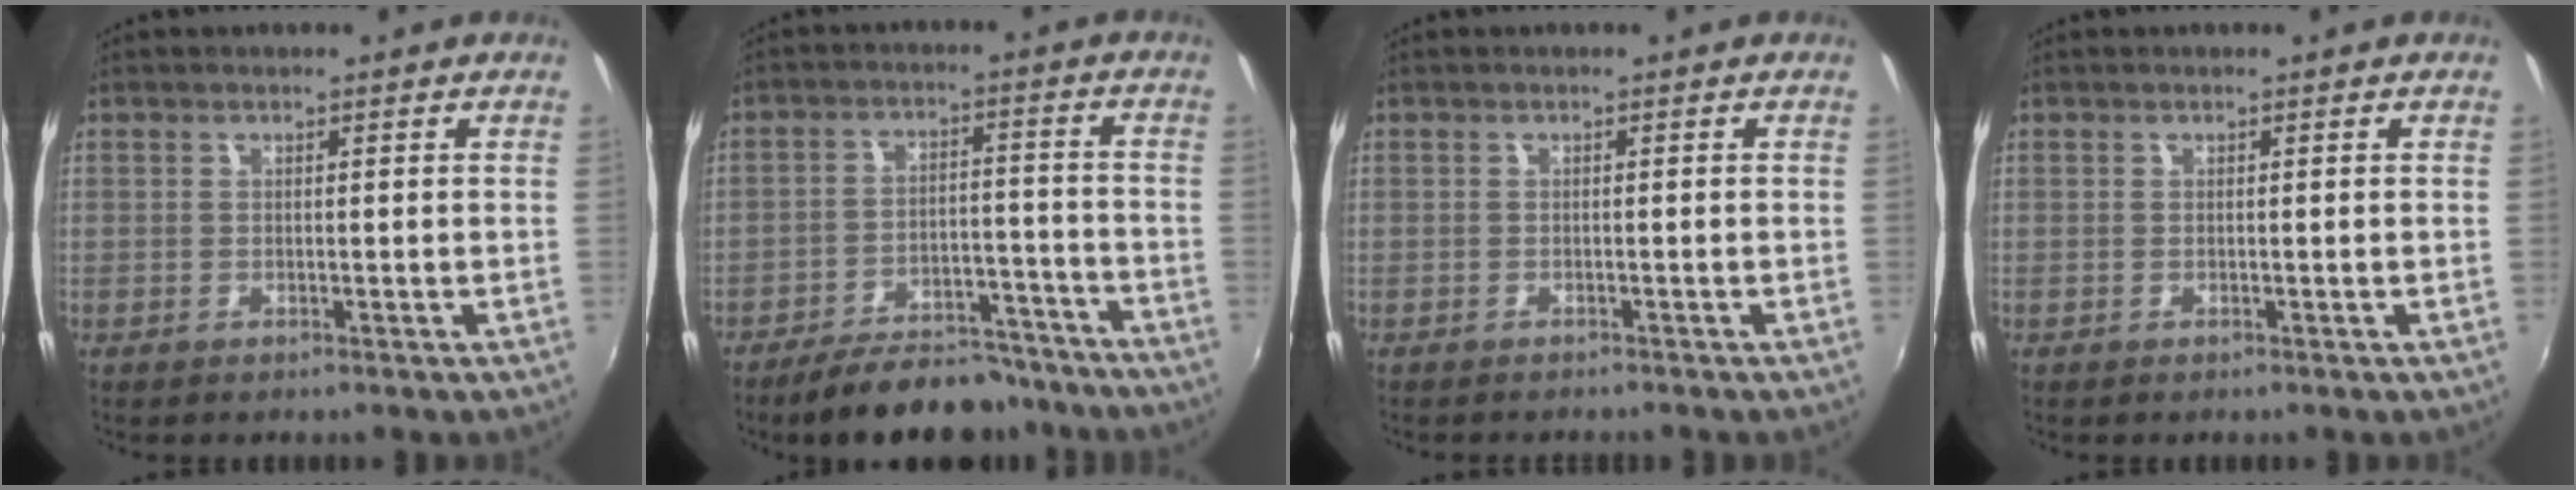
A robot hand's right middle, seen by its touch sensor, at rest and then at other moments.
{"total": 15.0, "force": [-13.0, 5.0, 5.7], "torque": [-0.105, 0.018, -0.173]}
{"total": 1.5, "force": [-1.5, 0.2, 0.4], "torque": [-0.015, -0.009, -0.023]}
{"total": 0.0}